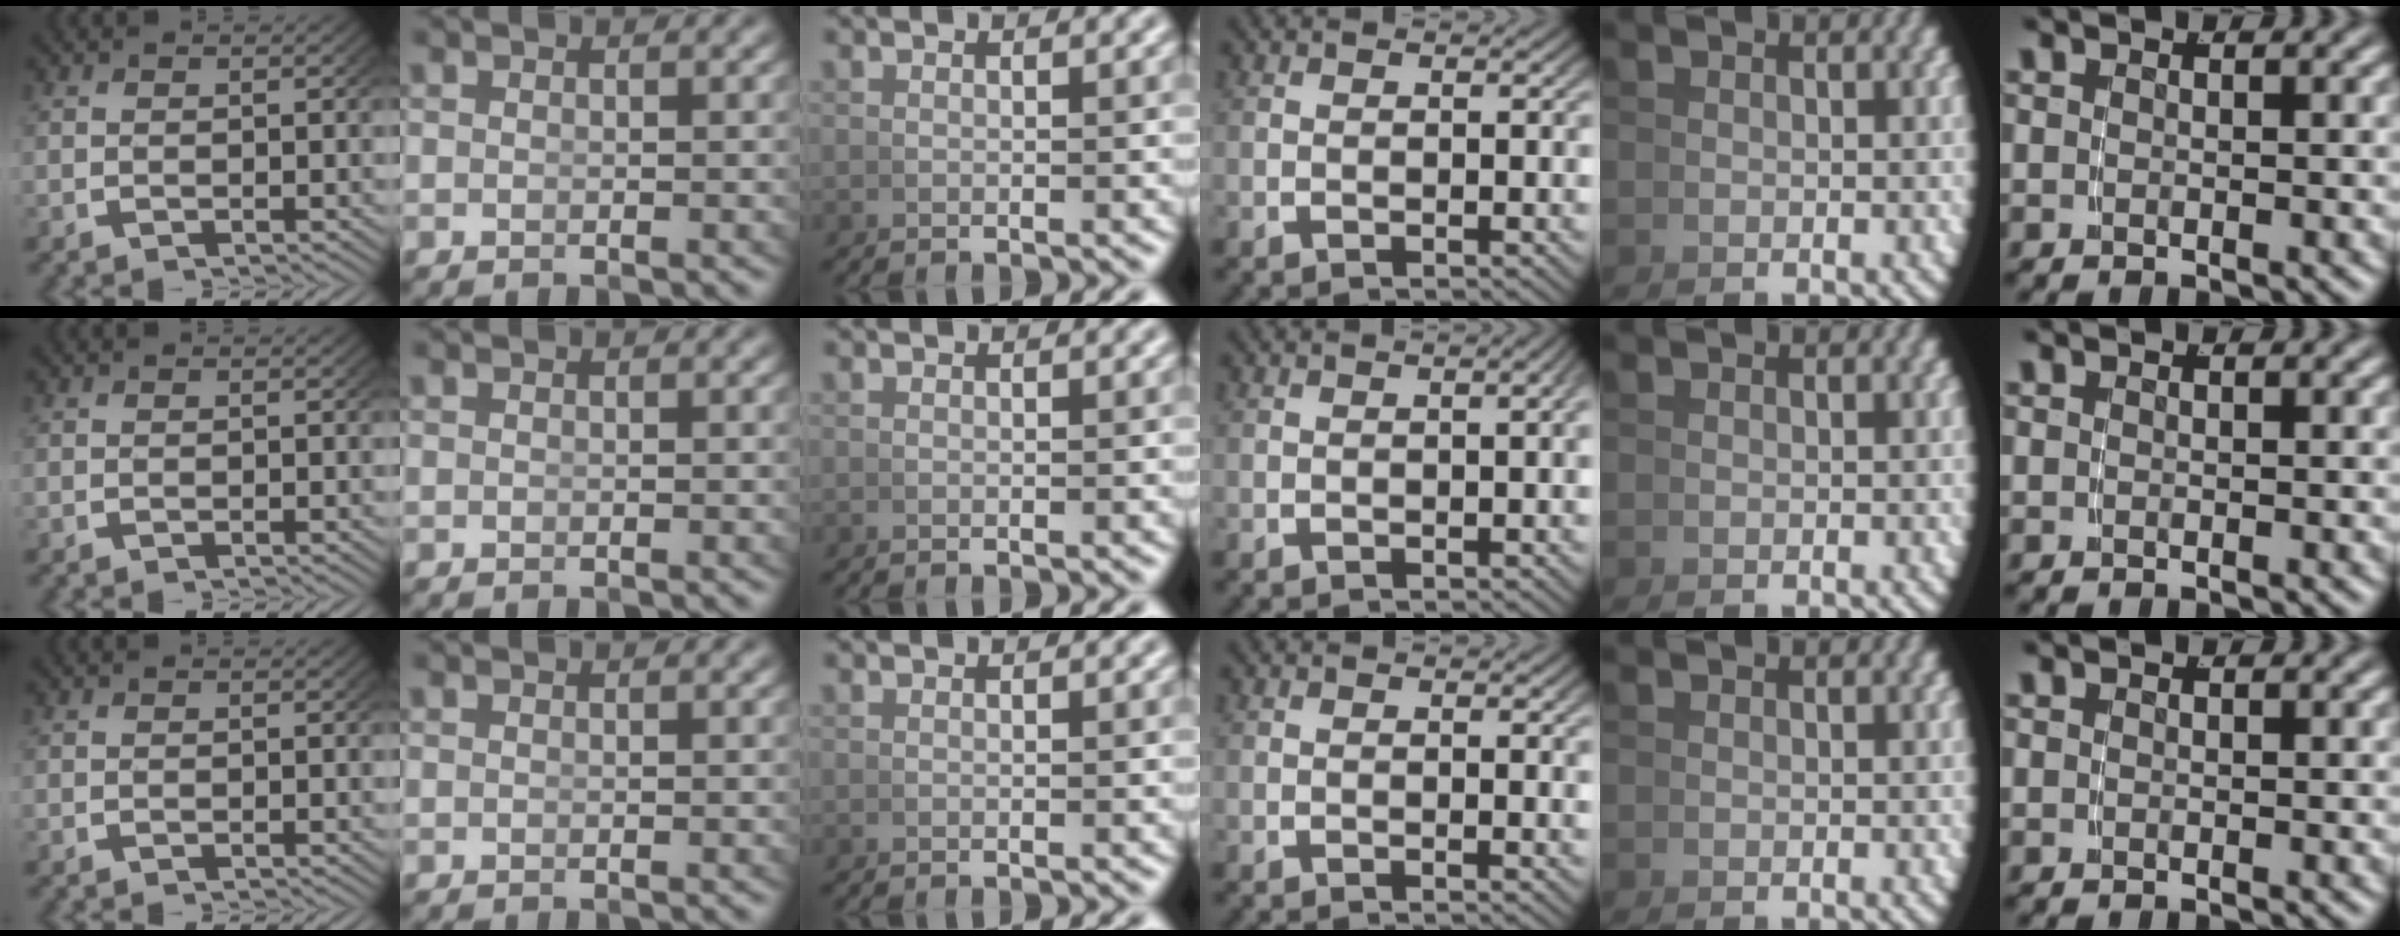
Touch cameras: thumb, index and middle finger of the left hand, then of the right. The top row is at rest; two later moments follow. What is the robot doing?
{"motion": "lift_and_place", "object": "dispenser bottle"}